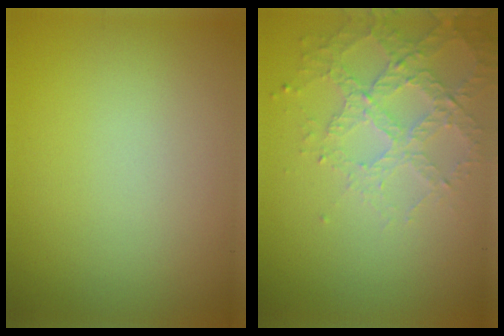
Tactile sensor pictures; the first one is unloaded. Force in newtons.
{"total": 4.1, "press": 3.1, "slide": 2.8}